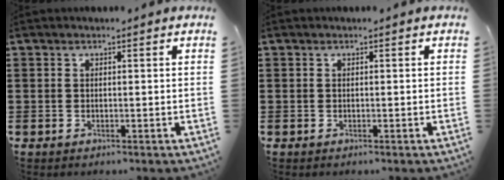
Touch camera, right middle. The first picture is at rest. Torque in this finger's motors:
{"motor_torque": [0.42, 0.02, 0.00, -0.01]}